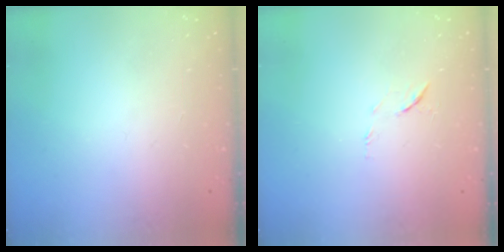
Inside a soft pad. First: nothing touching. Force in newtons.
{"total": 6.4, "press": 6.4, "slide": 0.6}